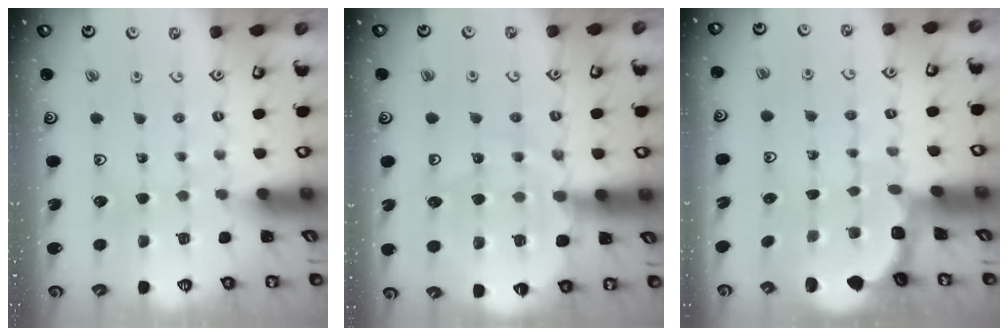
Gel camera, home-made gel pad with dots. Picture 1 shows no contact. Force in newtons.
{"total": 10.9, "press": 10.4, "slide": 3.1}
{"total": 1.8, "press": 1.6, "slide": 0.7}